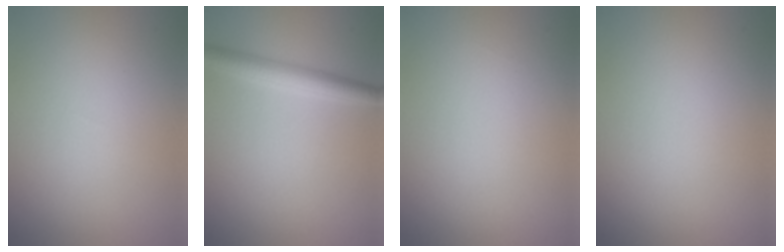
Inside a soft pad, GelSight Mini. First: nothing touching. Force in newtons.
{"total": 3.0, "press": 3.0, "slide": 0.1}
{"total": 0.0}
{"total": 0.0}